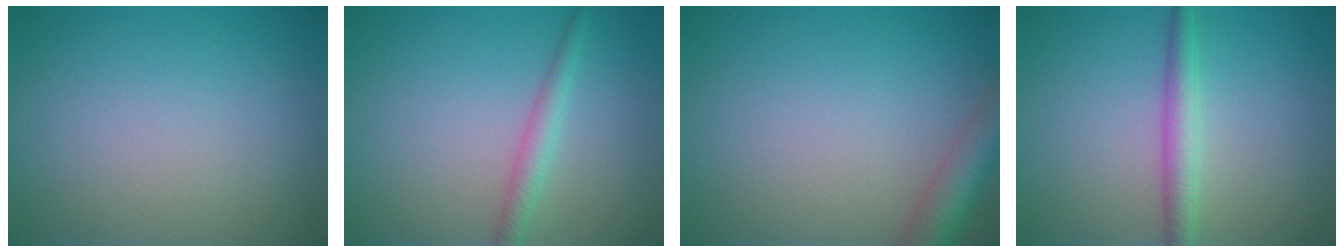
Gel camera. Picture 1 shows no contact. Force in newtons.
{"total": 2.0, "press": 2.0, "slide": 0.0}
{"total": 3.9, "press": 3.9, "slide": 0.2}
{"total": 2.8, "press": 2.8, "slide": 0.0}